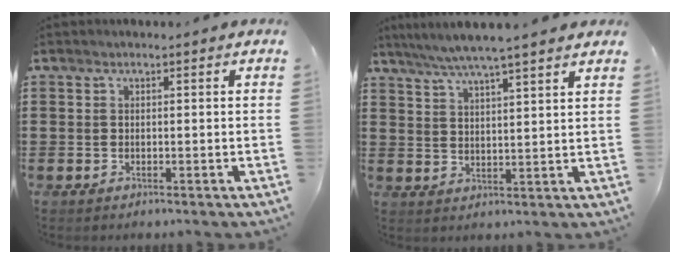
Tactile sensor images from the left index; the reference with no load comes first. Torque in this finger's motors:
{"motor_torque": [2.14, 0.00, 0.85, 0.21]}